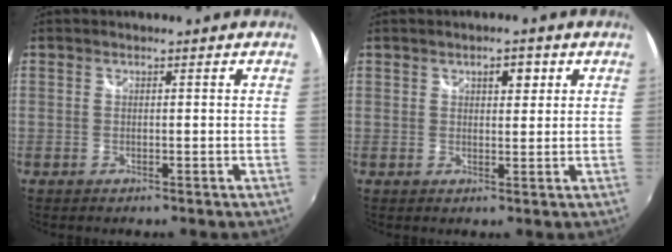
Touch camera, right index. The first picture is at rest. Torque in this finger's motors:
{"motor_torque": [0.04, 0.02, 0.15, 0.01]}